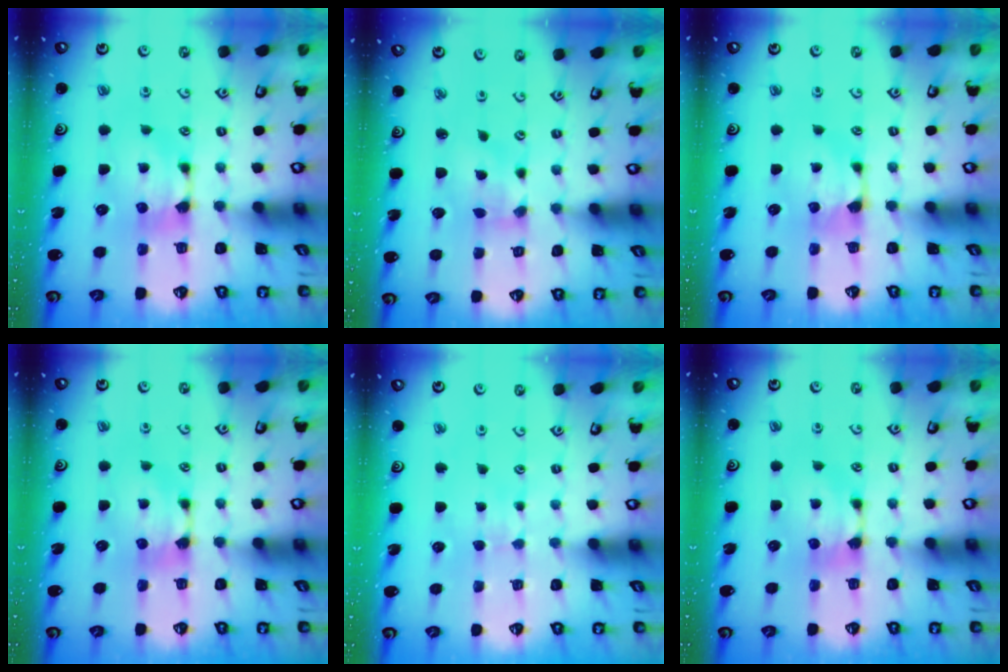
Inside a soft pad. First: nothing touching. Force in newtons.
{"total": 1.3, "press": 0.6, "slide": 1.2}
{"total": 0.8, "press": 0.2, "slide": 0.8}
{"total": 0.0}
{"total": 3.5, "press": 3.5, "slide": 0.3}
{"total": 0.0}